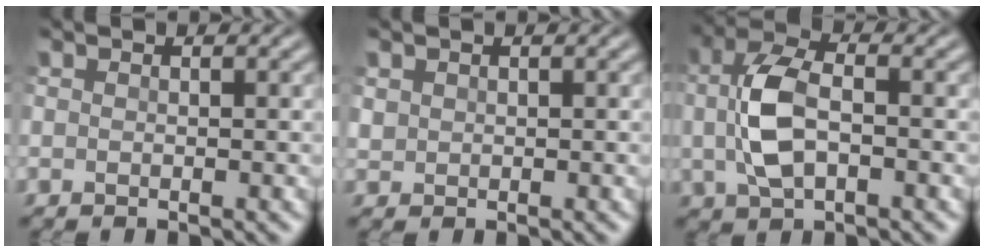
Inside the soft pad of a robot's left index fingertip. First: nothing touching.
{"total": 0.7, "force": [0.2, 0.7, 0.1], "torque": [-0.004, -0.002, 0.007]}
{"total": 5.7, "force": [-0.2, 3.0, 4.8], "torque": [-0.104, 0.004, -0.007]}